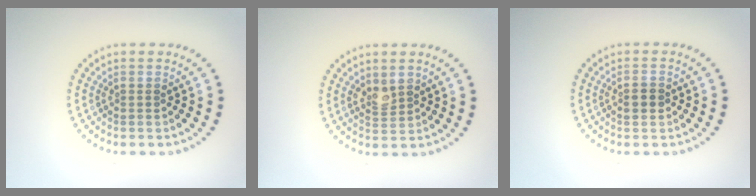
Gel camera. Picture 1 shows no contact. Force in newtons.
{"total": 1.7, "press": 1.6, "slide": 0.5}
{"total": 1.5, "press": 1.5, "slide": 0.1}